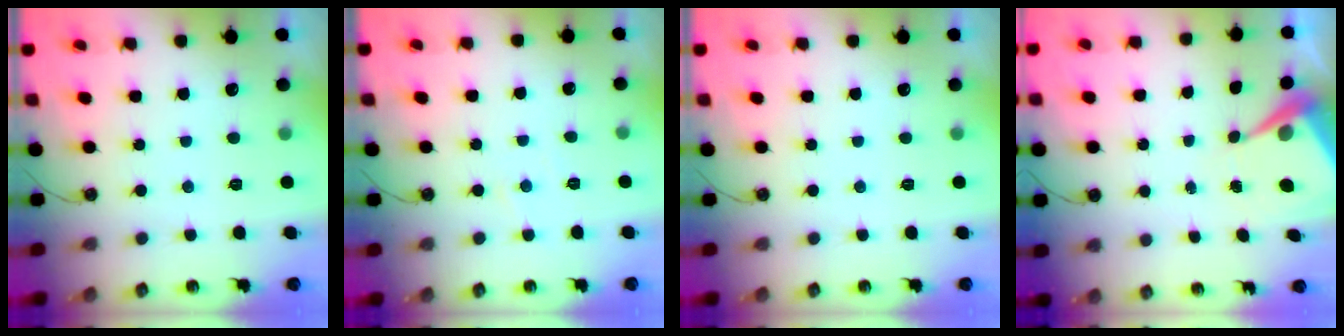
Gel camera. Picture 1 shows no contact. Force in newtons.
{"total": 4.3, "press": 4.3, "slide": 0.6}
{"total": 0.0}
{"total": 6.8, "press": 6.8, "slide": 0.5}